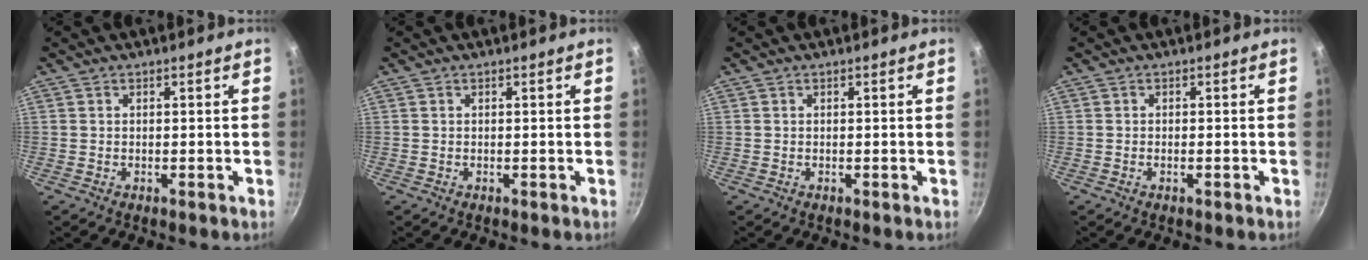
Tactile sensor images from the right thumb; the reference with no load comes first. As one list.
[{"total": 0.0}, {"total": 0.0}, {"total": 0.8, "force": [-0.4, 0.2, 0.6], "torque": [-0.016, 0.005, -0.009]}]